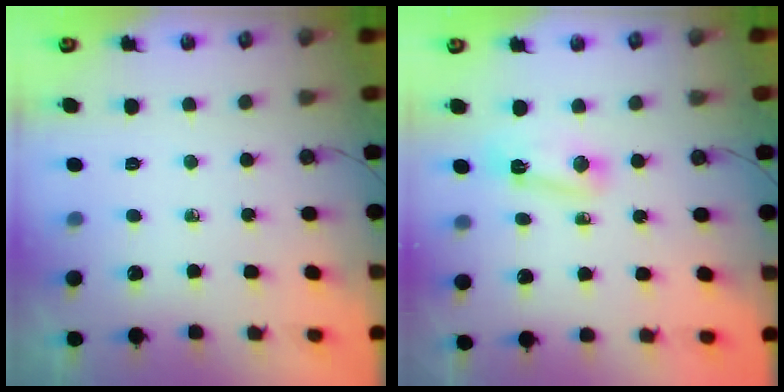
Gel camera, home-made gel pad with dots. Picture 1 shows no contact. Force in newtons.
{"total": 4.4, "press": 4.4, "slide": 0.3}